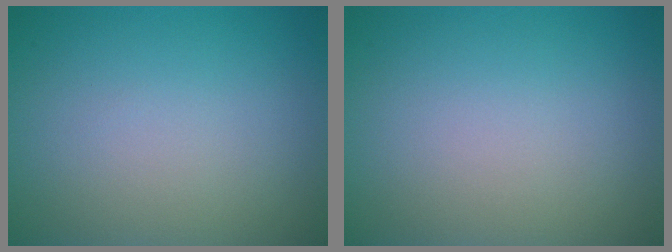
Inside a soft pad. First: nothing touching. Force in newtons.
{"total": 0.0}